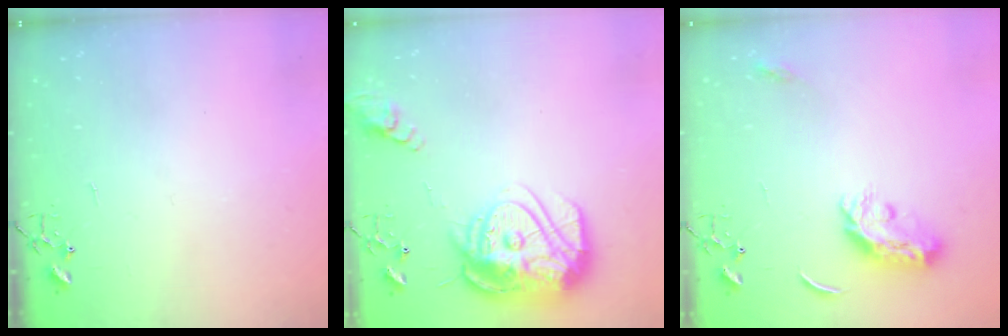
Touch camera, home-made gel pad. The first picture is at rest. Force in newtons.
{"total": 18.8, "press": 18.8, "slide": 1.8}
{"total": 9.9, "press": 9.9, "slide": 0.3}